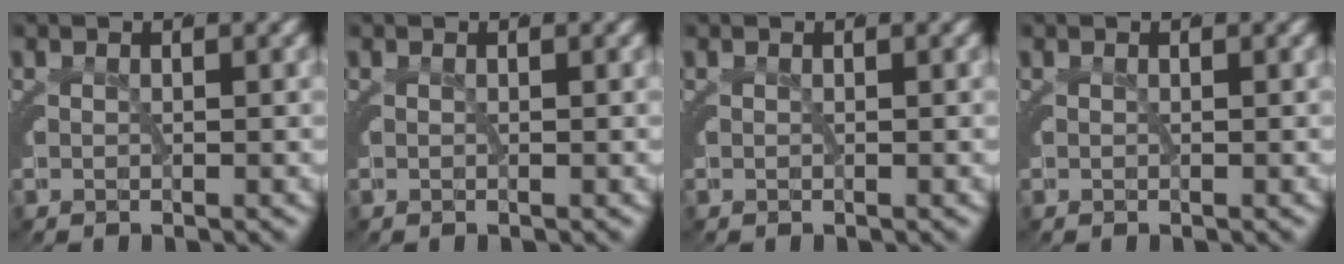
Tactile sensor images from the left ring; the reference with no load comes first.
{"total": 0.0}
{"total": 0.0}
{"total": 0.0}